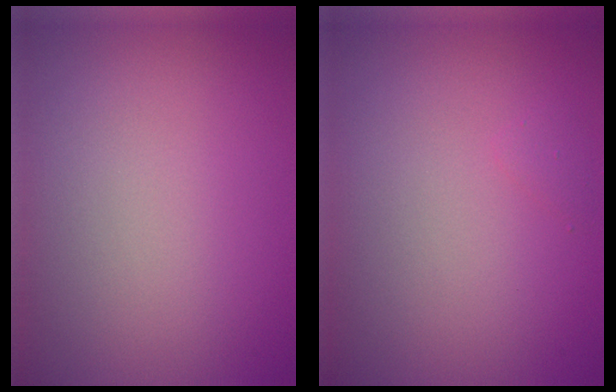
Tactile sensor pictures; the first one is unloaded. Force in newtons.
{"total": 0.5, "press": 0.5, "slide": 0.0}